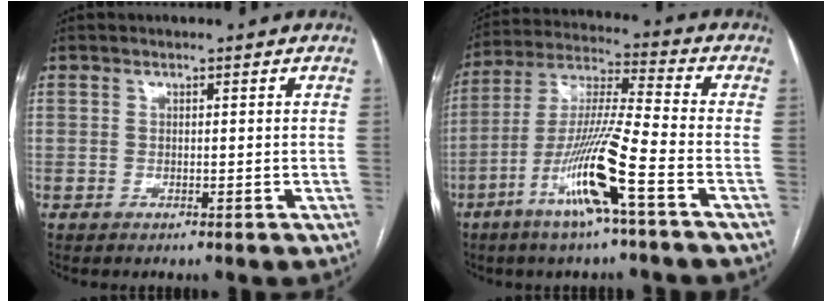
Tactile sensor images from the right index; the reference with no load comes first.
{"total": 13.7, "force": [-6.3, -0.6, 12.1], "torque": [-0.244, -0.008, -0.123]}